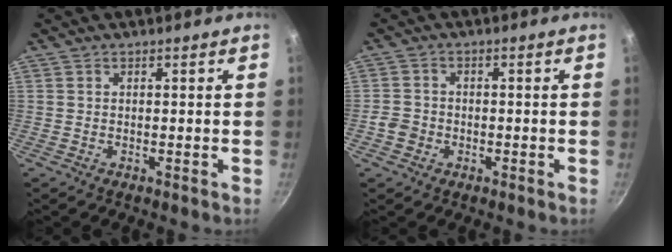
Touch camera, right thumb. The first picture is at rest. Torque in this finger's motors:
{"motor_torque": [0.25, 0.18, -0.19, 0.00, -0.01]}